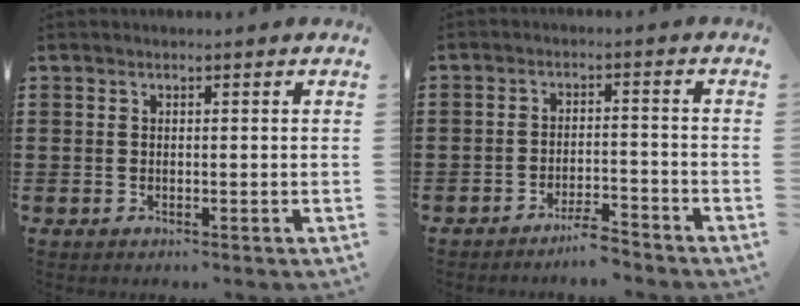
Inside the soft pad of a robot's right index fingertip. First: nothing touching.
{"total": 3.9, "force": [-3.8, 0.2, 0.7], "torque": [-0.015, 0.005, -0.077]}